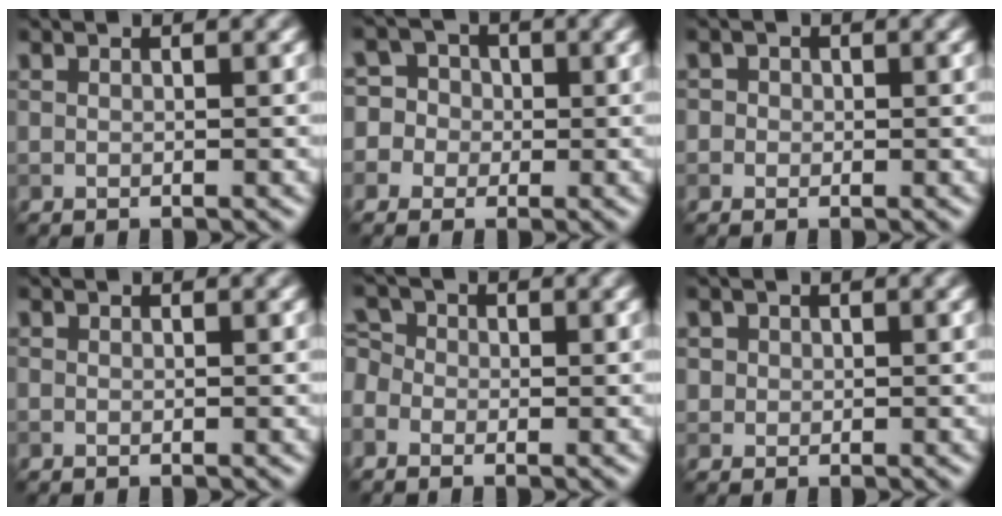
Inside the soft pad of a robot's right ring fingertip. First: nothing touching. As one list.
[{"total": 5.8, "force": [-0.9, 5.6, 1.4], "torque": [-0.012, 0.031, -0.050]}, {"total": 1.4, "force": [0.4, 1.3, 0.4], "torque": [0.008, 0.002, -0.005]}, {"total": 0.0}, {"total": 2.3, "force": [-0.5, 2.0, 1.2], "torque": [-0.018, 0.010, -0.022]}, {"total": 1.2, "force": [0.3, 1.1, 0.2], "torque": [0.003, -0.001, 0.006]}]